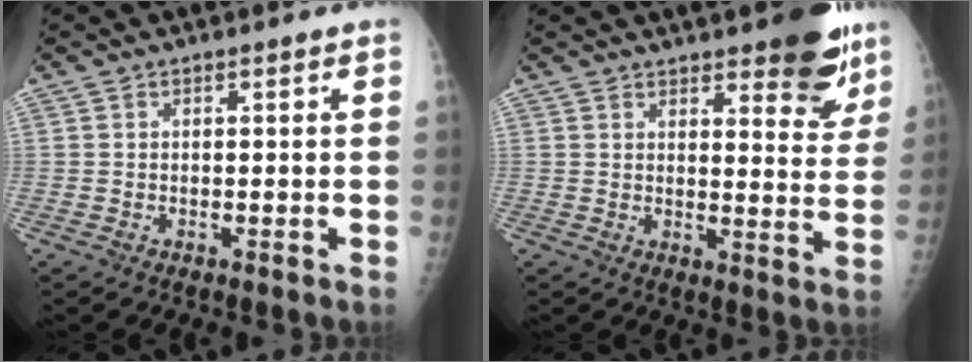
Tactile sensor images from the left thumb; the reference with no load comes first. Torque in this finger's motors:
{"motor_torque": [1.20, 0.79, 0.83, -0.62, 0.20]}